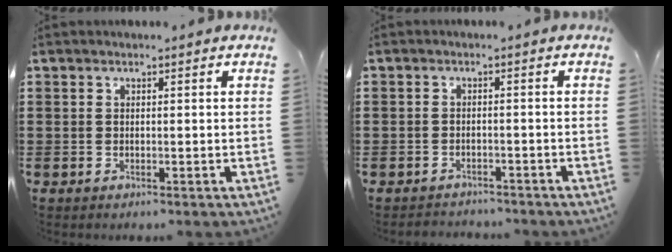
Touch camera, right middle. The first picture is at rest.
{"total": 1.9, "force": [-1.8, 0.3, -0.3], "torque": [-0.001, 0.001, -0.042]}